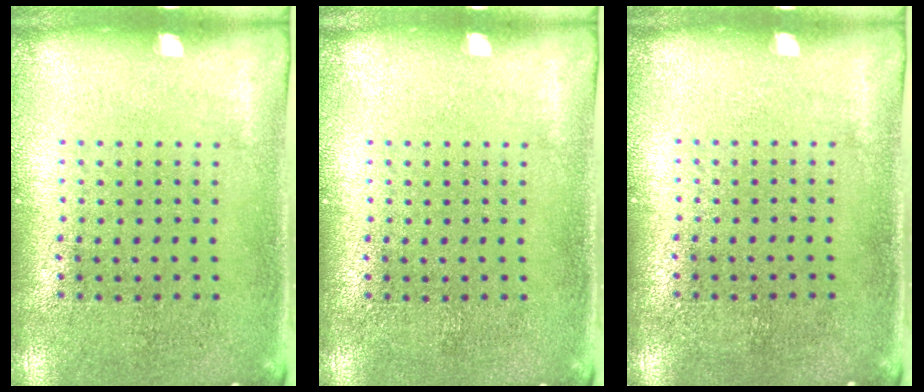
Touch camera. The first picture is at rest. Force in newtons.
{"total": 0.0}
{"total": 0.0}